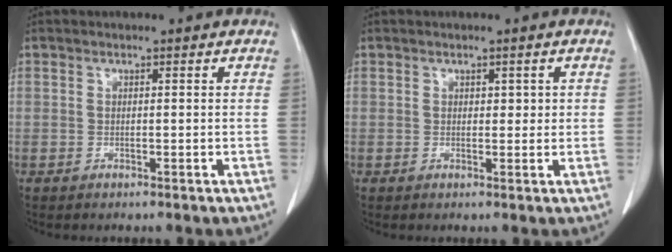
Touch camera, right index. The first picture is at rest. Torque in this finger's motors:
{"motor_torque": [-0.11, 0.10, -0.01, -0.01]}